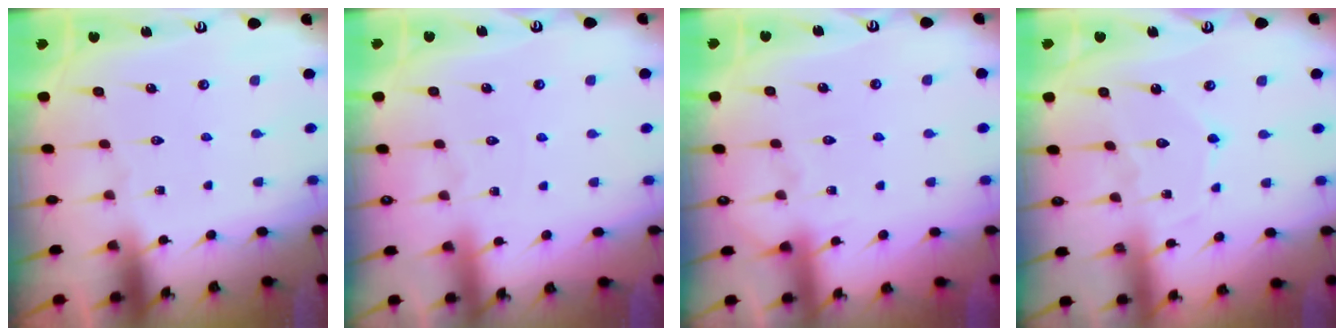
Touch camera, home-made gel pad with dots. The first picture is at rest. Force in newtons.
{"total": 3.1, "press": 3.1, "slide": 0.5}
{"total": 2.9, "press": 2.9, "slide": 0.4}
{"total": 5.9, "press": 5.9, "slide": 0.5}